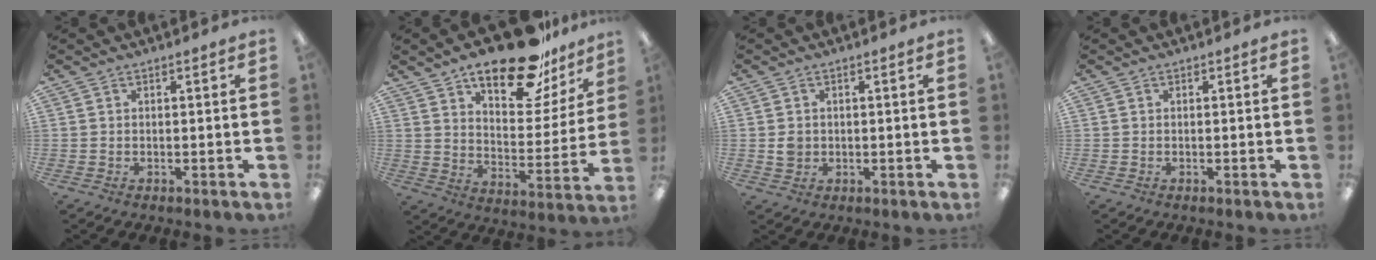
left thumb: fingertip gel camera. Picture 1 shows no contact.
{"total": 21.4, "force": [16.1, 7.8, 11.7], "torque": [-0.176, -0.095, 0.270]}
{"total": 2.4, "force": [0.1, 2.1, 1.2], "torque": [-0.016, 0.002, -0.001]}
{"total": 0.0}